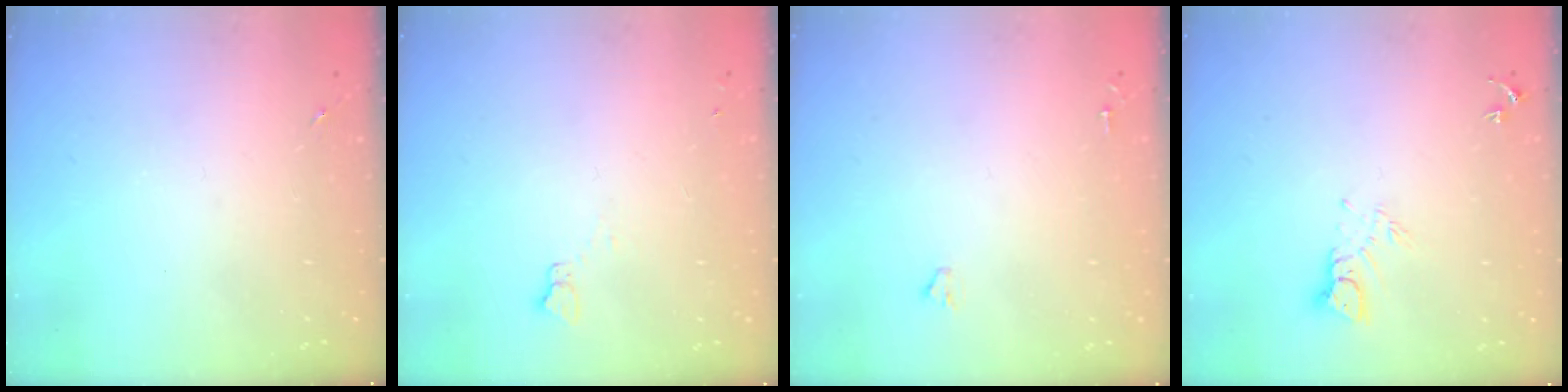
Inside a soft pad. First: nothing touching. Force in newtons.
{"total": 2.3, "press": 2.3, "slide": 0.2}
{"total": 0.9, "press": 0.9, "slide": 0.1}
{"total": 4.9, "press": 4.8, "slide": 0.4}